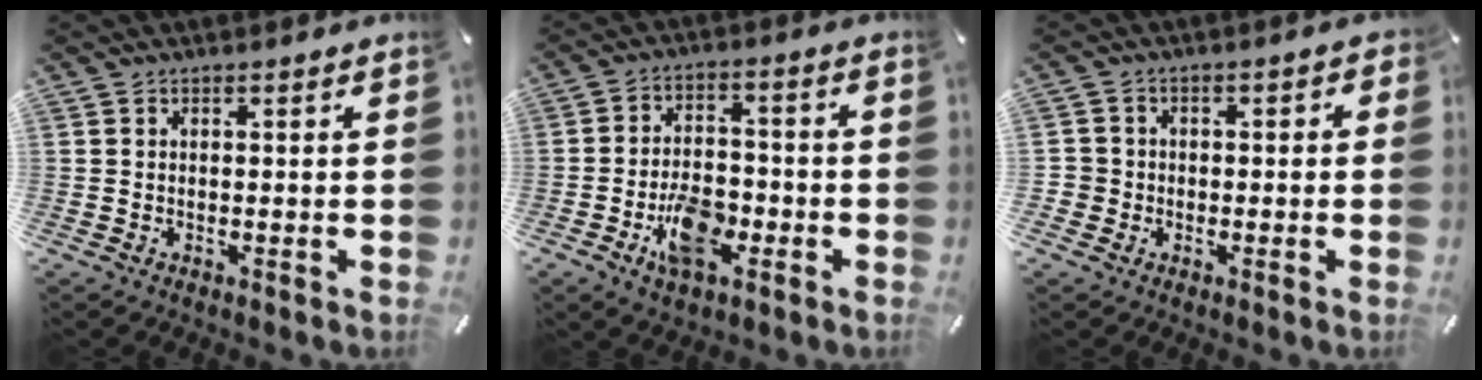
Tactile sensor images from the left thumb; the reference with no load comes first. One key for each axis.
{"total": 10.4, "fx": -4.6, "fy": 6.0, "fz": 7.2, "tx": -0.131, "ty": 0.019, "tz": -0.080}
{"total": 3.9, "fx": -1.4, "fy": 3.6, "fz": 0.5, "tx": -0.013, "ty": 0.015, "tz": -0.028}